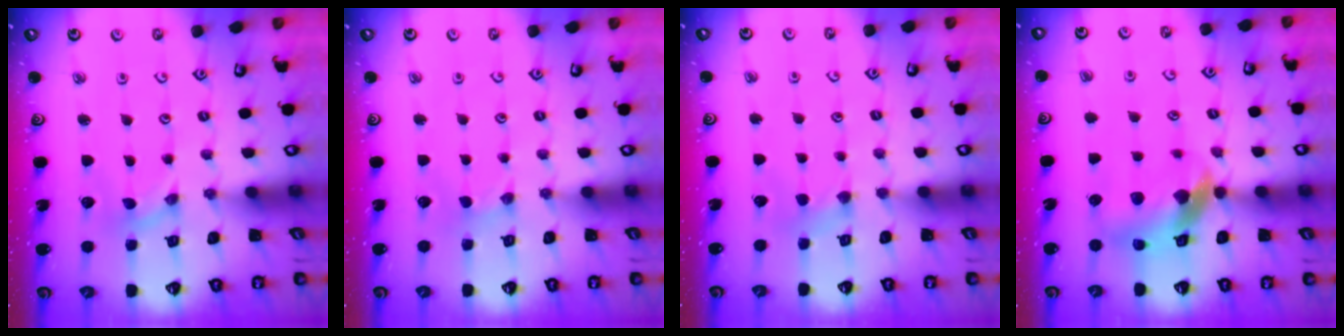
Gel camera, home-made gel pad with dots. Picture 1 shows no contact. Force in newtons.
{"total": 0.0}
{"total": 3.3, "press": 3.2, "slide": 0.7}
{"total": 10.7, "press": 10.6, "slide": 1.5}